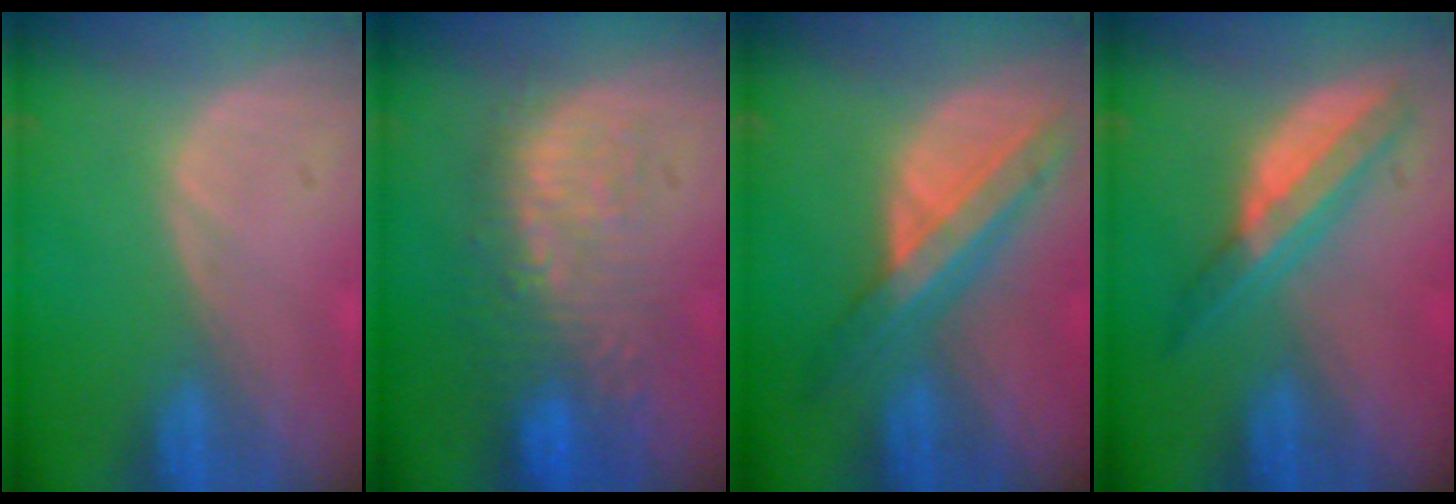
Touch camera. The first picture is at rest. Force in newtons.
{"total": 10.2, "press": 9.1, "slide": 4.7}
{"total": 8.5, "press": 7.2, "slide": 4.4}
{"total": 6.5, "press": 5.7, "slide": 3.1}